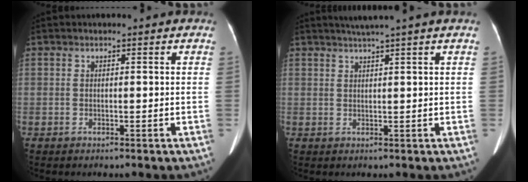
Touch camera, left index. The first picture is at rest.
{"total": 3.3, "force": [2.6, -1.2, 1.6], "torque": [-0.022, 0.007, 0.047]}